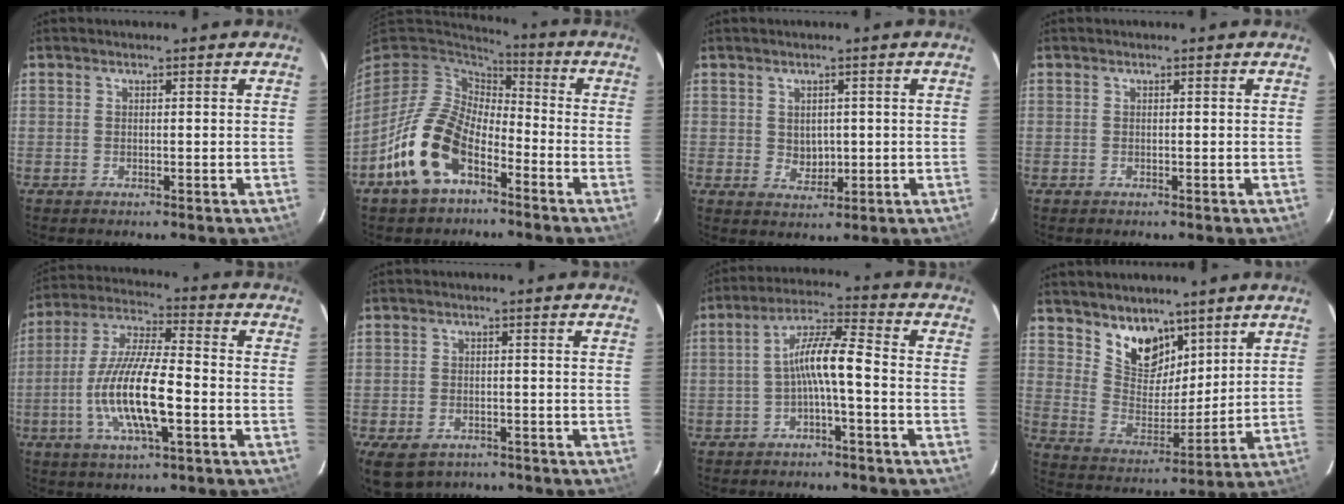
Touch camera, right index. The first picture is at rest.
{"total": 15.4, "force": [-7.6, 8.8, 10.0], "torque": [-0.214, -0.004, -0.146]}
{"total": 3.3, "force": [0.4, 2.9, 1.6], "torque": [-0.025, -0.001, 0.014]}
{"total": 0.0}
{"total": 14.9, "force": [-4.2, 3.4, 13.9], "torque": [-0.281, -0.009, -0.081]}
{"total": 8.3, "force": [-5.3, 5.2, 3.8], "torque": [-0.090, -0.017, -0.077]}
{"total": 7.1, "force": [-2.1, 0.7, 6.8], "torque": [-0.145, 0.019, -0.039]}
{"total": 10.9, "force": [7.7, 6.3, 4.5], "torque": [-0.082, -0.001, 0.149]}